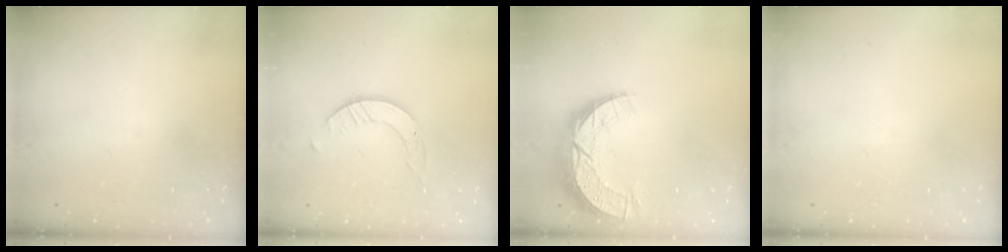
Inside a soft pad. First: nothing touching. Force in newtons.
{"total": 2.9, "press": 2.9, "slide": 0.3}
{"total": 11.6, "press": 11.6, "slide": 0.7}
{"total": 0.0}